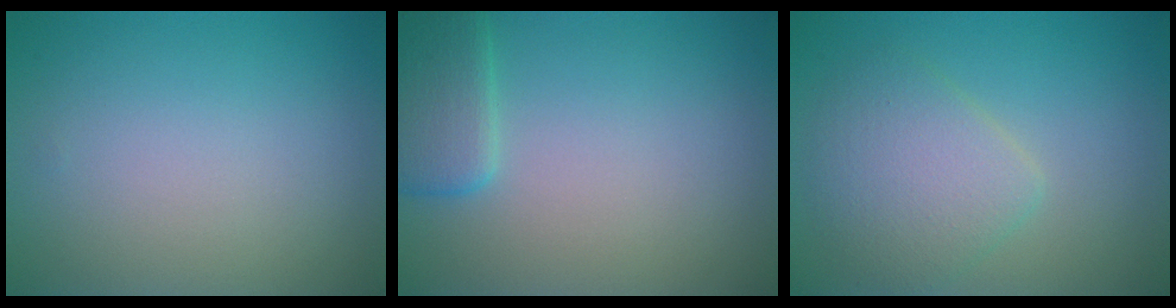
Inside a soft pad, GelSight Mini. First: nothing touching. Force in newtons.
{"total": 3.1, "press": 3.1, "slide": 0.2}
{"total": 4.0, "press": 3.9, "slide": 0.3}